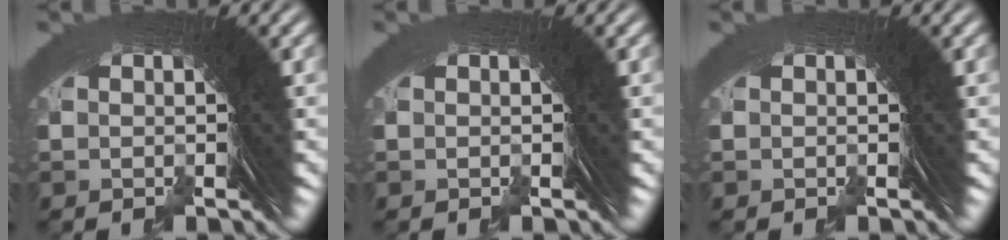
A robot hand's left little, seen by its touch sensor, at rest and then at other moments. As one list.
[{"total": 0.0}, {"total": 0.0}]